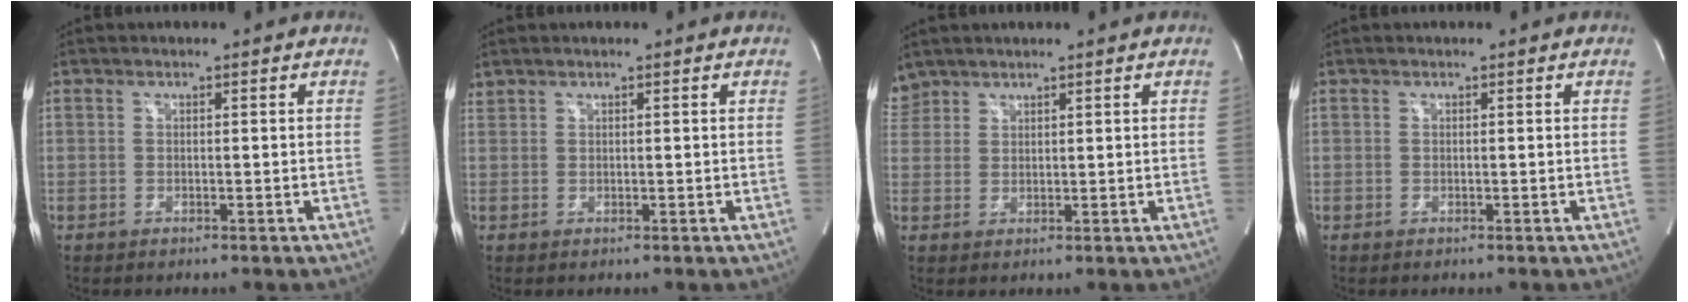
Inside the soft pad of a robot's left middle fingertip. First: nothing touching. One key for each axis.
{"total": 0.7, "fx": 0.7, "fy": 0.1, "fz": 0.0, "tx": -0.010, "ty": 0.012, "tz": 0.021}
{"total": 3.2, "fx": 2.9, "fy": 1.3, "fz": -0.2, "tx": 0.000, "ty": 0.015, "tz": 0.063}
{"total": 0.0}